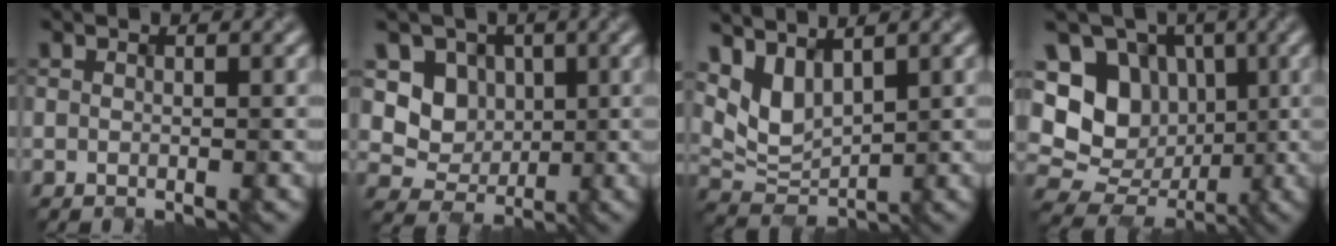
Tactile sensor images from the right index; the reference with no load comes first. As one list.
[{"total": 4.8, "force": [0.8, 4.3, 2.0], "torque": [-0.034, 0.000, 0.000]}, {"total": 4.2, "force": [2.3, 2.3, 2.6], "torque": [-0.058, -0.008, 0.047]}, {"total": 12.6, "force": [2.0, 10.9, 6.0], "torque": [-0.130, 0.038, 0.013]}]